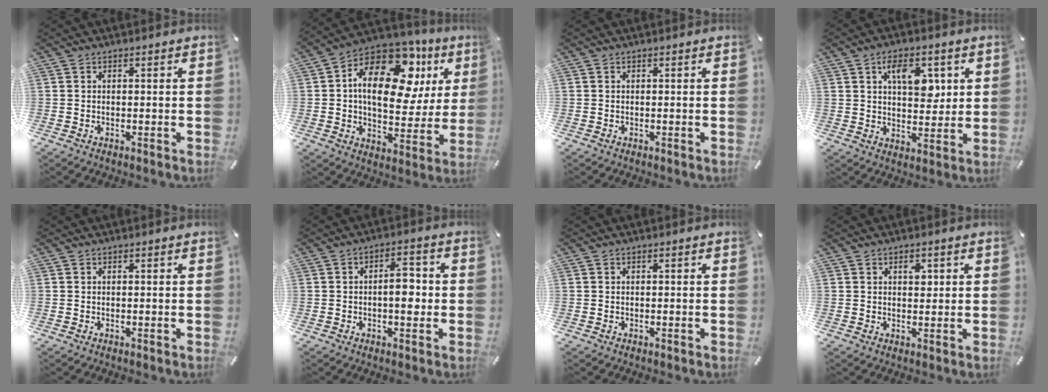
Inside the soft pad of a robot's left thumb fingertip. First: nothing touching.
{"total": 20.5, "force": [7.4, 12.1, 14.7], "torque": [-0.223, -0.034, 0.123]}
{"total": 0.0}
{"total": 10.0, "force": [3.6, 5.9, 7.2], "torque": [-0.094, -0.007, 0.057]}
{"total": 0.0}
{"total": 6.9, "force": [-0.7, 3.4, 5.9], "torque": [-0.085, 0.009, -0.015]}
{"total": 0.0}
{"total": 2.6, "force": [0.9, 1.7, 1.8], "torque": [-0.006, -0.006, 0.008]}